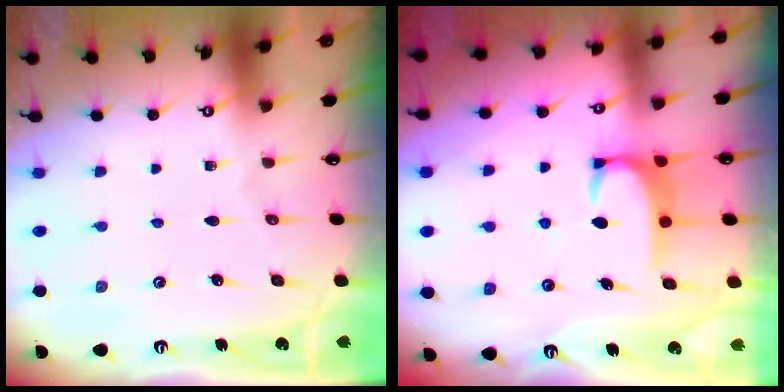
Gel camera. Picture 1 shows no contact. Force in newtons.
{"total": 2.9, "press": 2.9, "slide": 0.3}